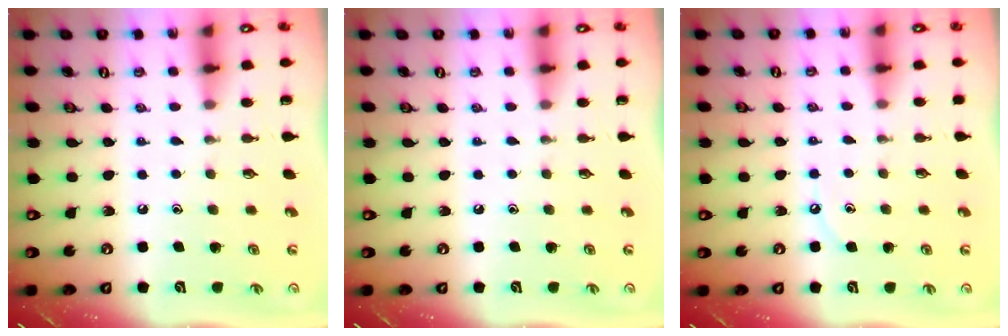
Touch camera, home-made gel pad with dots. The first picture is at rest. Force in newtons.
{"total": 0.0}
{"total": 4.6, "press": 4.5, "slide": 0.7}